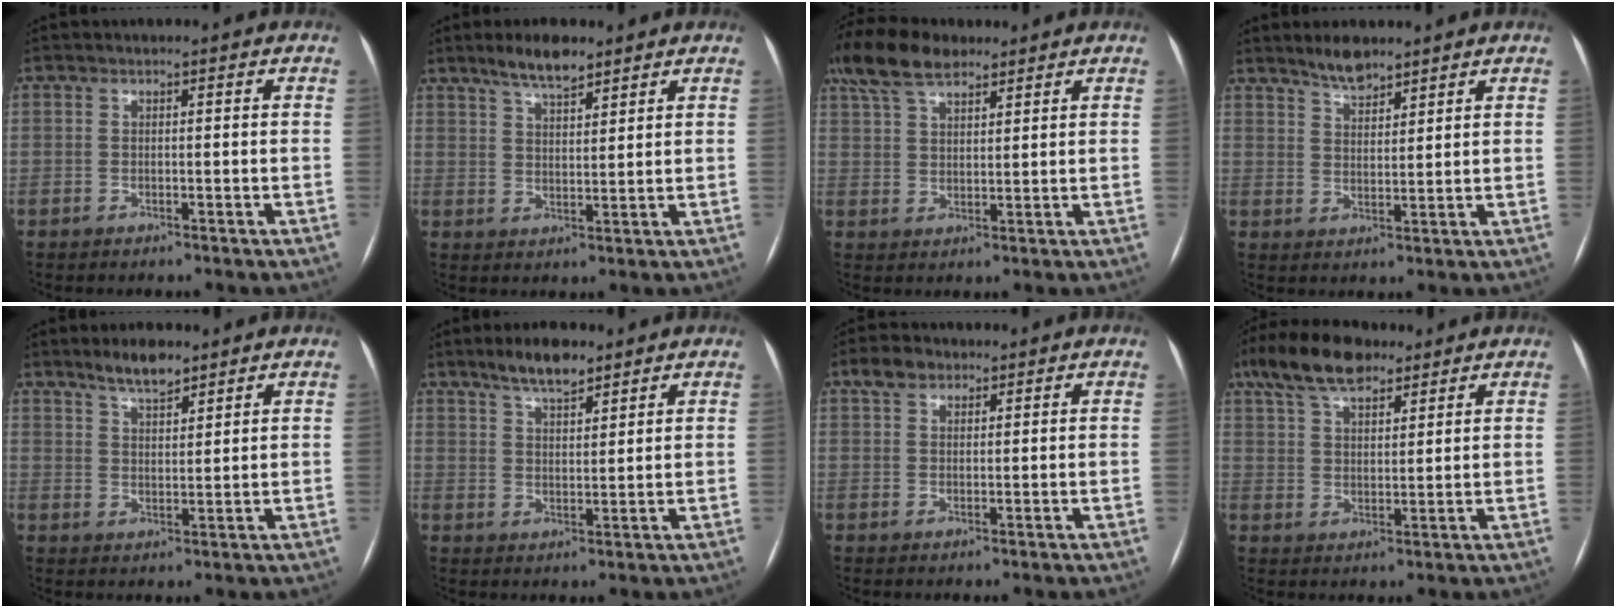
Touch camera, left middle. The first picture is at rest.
{"total": 6.0, "force": [4.7, 1.5, 3.4], "torque": [-0.068, 0.006, 0.083]}
{"total": 9.7, "force": [7.3, 3.6, 5.2], "torque": [-0.113, 0.034, 0.138]}
{"total": 4.4, "force": [3.9, 1.1, 1.7], "torque": [-0.037, 0.001, 0.071]}
{"total": 5.3, "force": [4.3, 1.3, 2.8], "torque": [-0.057, 0.004, 0.076]}
{"total": 6.4, "force": [4.9, 1.7, 3.6], "torque": [-0.070, 0.006, 0.088]}
{"total": 3.6, "force": [2.4, 2.2, 1.6], "torque": [-0.035, 0.016, 0.045]}
{"total": 10.7, "force": [7.7, 4.1, 6.2], "torque": [-0.124, 0.028, 0.140]}